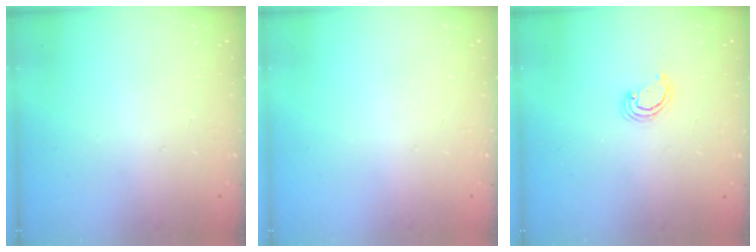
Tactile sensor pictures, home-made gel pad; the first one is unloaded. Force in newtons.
{"total": 0.0}
{"total": 2.5, "press": 2.5, "slide": 0.3}